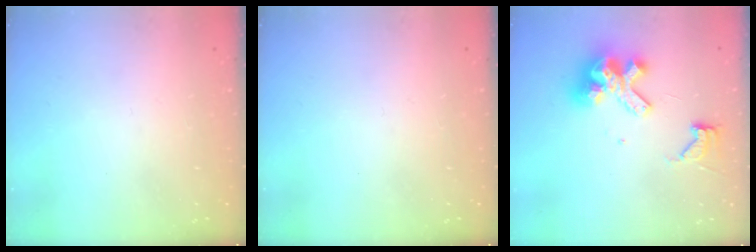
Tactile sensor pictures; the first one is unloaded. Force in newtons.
{"total": 0.0}
{"total": 12.5, "press": 12.4, "slide": 1.4}